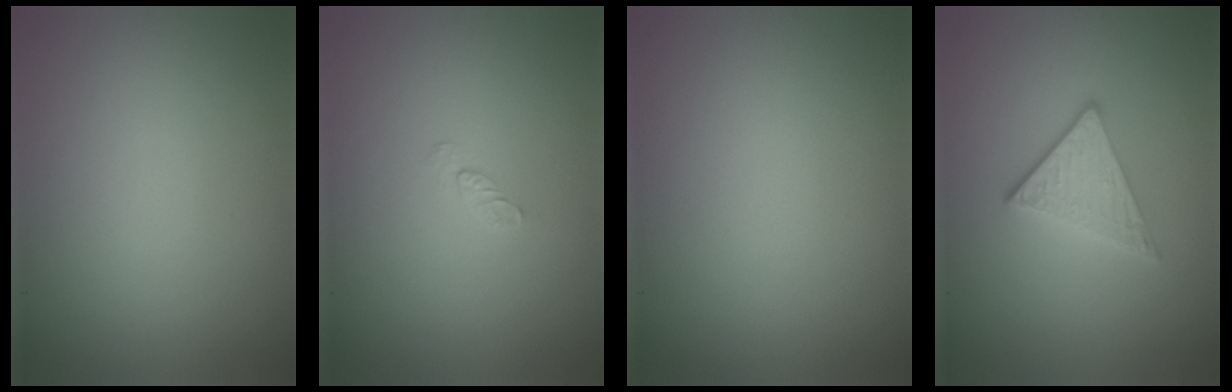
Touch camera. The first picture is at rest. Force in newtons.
{"total": 0.5, "press": 0.3, "slide": 0.4}
{"total": 0.0}
{"total": 3.0, "press": 2.7, "slide": 1.2}